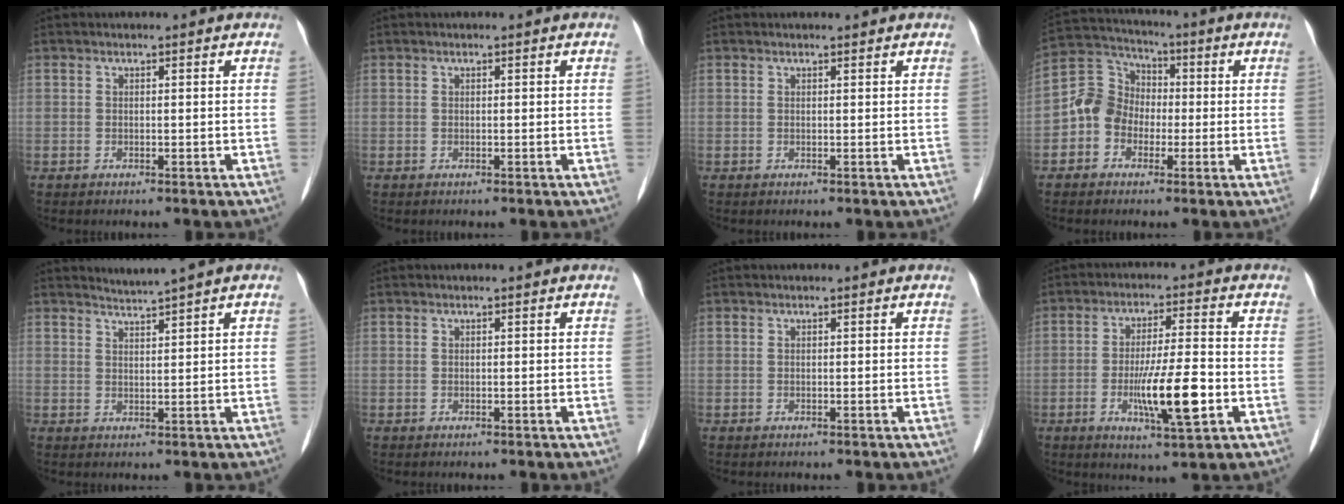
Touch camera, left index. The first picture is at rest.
{"total": 0.0}
{"total": 0.9, "force": [0.9, 0.1, 0.2], "torque": [-0.012, 0.004, 0.013]}
{"total": 7.5, "force": [-1.5, 6.7, 2.9], "torque": [-0.078, 0.033, -0.035]}
{"total": 2.2, "force": [2.0, -0.7, 0.5], "torque": [-0.009, 0.003, 0.039]}
{"total": 0.0}
{"total": 0.0}
{"total": 9.8, "force": [-2.8, 1.1, 9.4], "torque": [-0.169, -0.010, -0.047]}